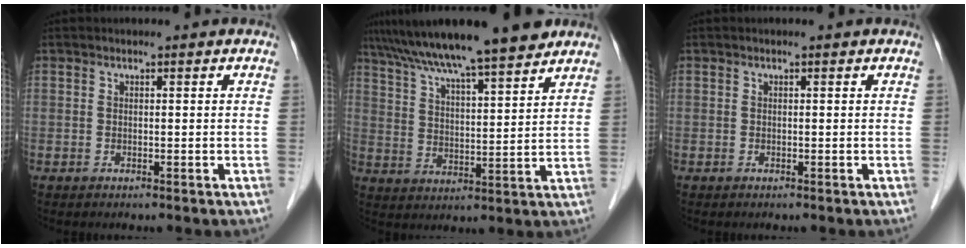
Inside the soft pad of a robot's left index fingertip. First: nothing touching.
{"total": 16.1, "force": [13.5, 0.7, 8.8], "torque": [-0.142, 0.023, 0.214]}
{"total": 0.0}